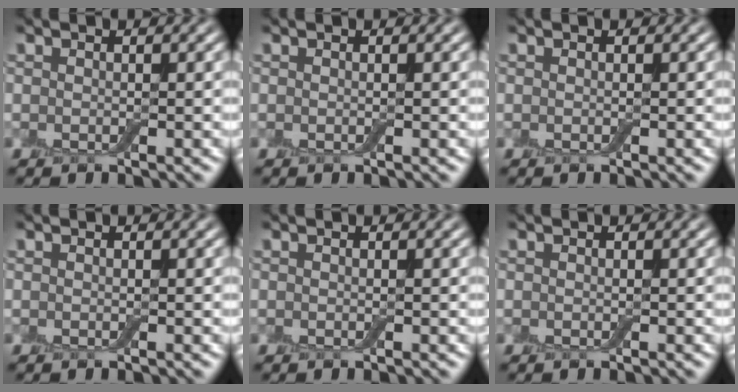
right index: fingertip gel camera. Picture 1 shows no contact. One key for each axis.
{"total": 0.0}
{"total": 0.0}
{"total": 0.0}
{"total": 0.0}
{"total": 0.0}